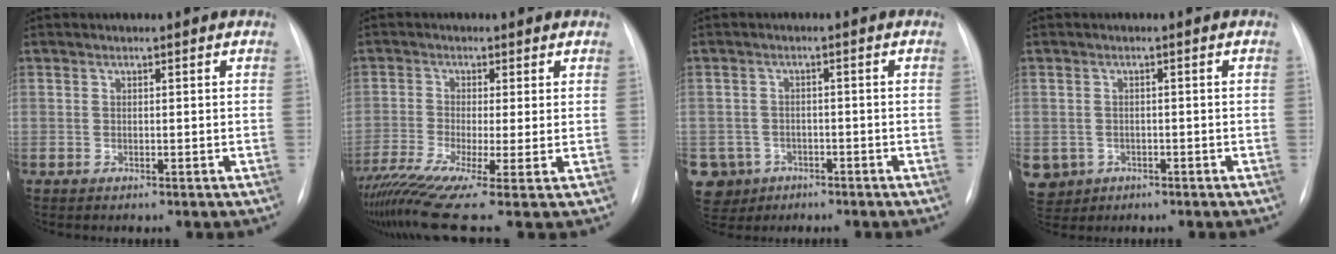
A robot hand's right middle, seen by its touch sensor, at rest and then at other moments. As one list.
[{"total": 13.9, "force": [-8.8, 1.3, 10.6], "torque": [-0.234, -0.039, -0.154]}, {"total": 7.4, "force": [-3.7, 6.4, 0.7], "torque": [-0.031, 0.008, -0.056]}, {"total": 6.8, "force": [-2.9, 6.0, 1.6], "torque": [-0.050, 0.002, -0.038]}]